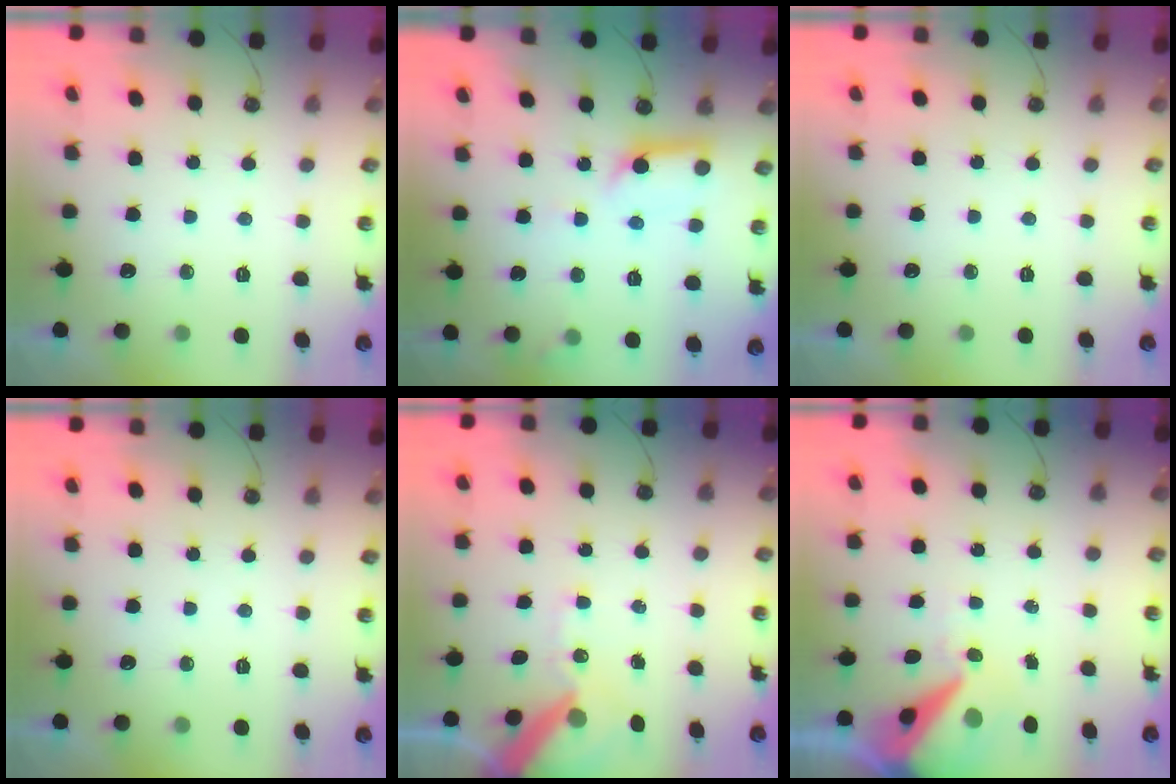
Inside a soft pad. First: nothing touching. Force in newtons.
{"total": 11.6, "press": 11.5, "slide": 1.4}
{"total": 0.0}
{"total": 0.0}
{"total": 11.1, "press": 10.9, "slide": 1.7}
{"total": 11.6, "press": 11.5, "slide": 1.7}